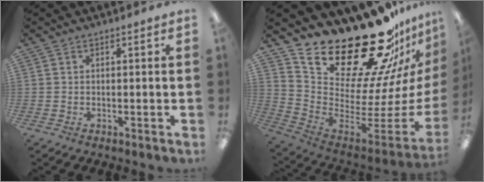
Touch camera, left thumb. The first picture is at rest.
{"total": 28.0, "force": [22.9, 9.7, 12.9], "torque": [-0.177, -0.200, 0.422]}